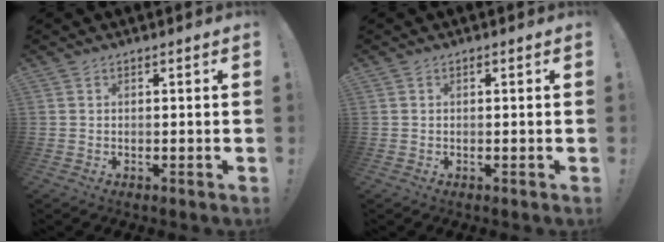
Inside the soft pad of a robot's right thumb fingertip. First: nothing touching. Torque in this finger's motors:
{"motor_torque": [0.05, -0.02, 0.25, -0.24, -0.03]}